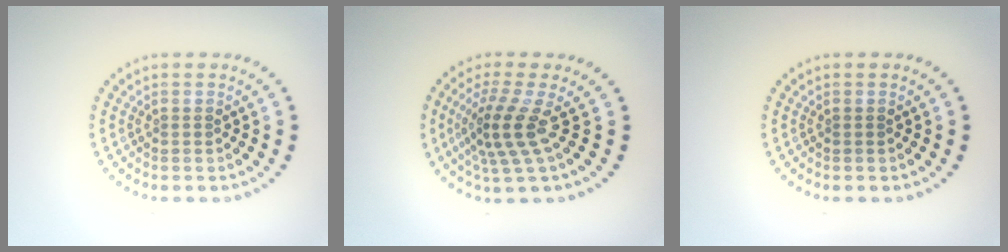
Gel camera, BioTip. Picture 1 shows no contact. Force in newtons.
{"total": 3.8, "press": 2.7, "slide": 2.7}
{"total": 0.0}